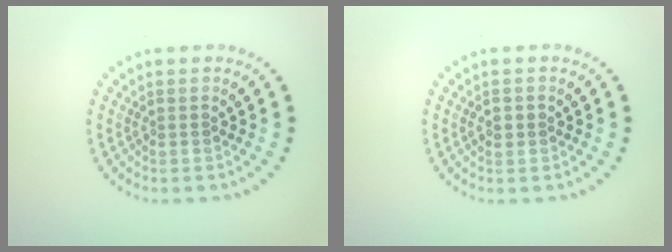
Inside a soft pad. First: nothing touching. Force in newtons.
{"total": 0.9, "press": 0.8, "slide": 0.3}